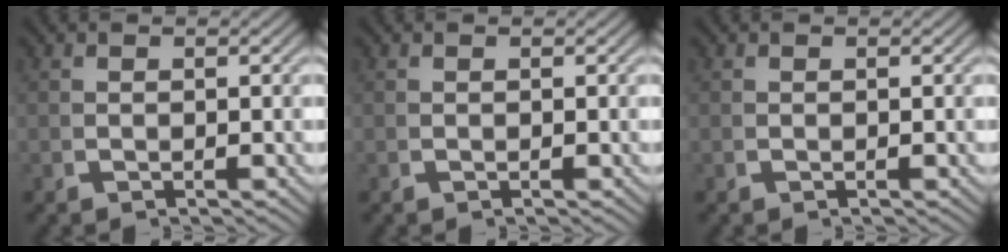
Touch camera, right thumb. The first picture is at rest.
{"total": 0.0}
{"total": 0.0}